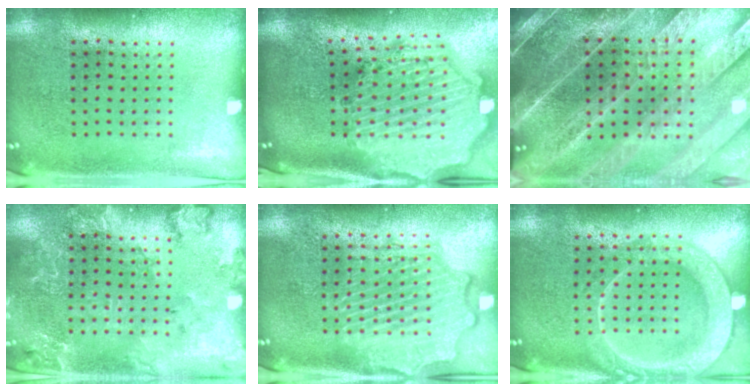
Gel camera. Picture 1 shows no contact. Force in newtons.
{"total": 3.9, "press": 3.2, "slide": 2.3}
{"total": 4.4, "press": 4.0, "slide": 2.0}
{"total": 2.0, "press": 1.9, "slide": 0.4}
{"total": 2.5, "press": 2.4, "slide": 0.3}
{"total": 2.0, "press": 2.0, "slide": 0.3}